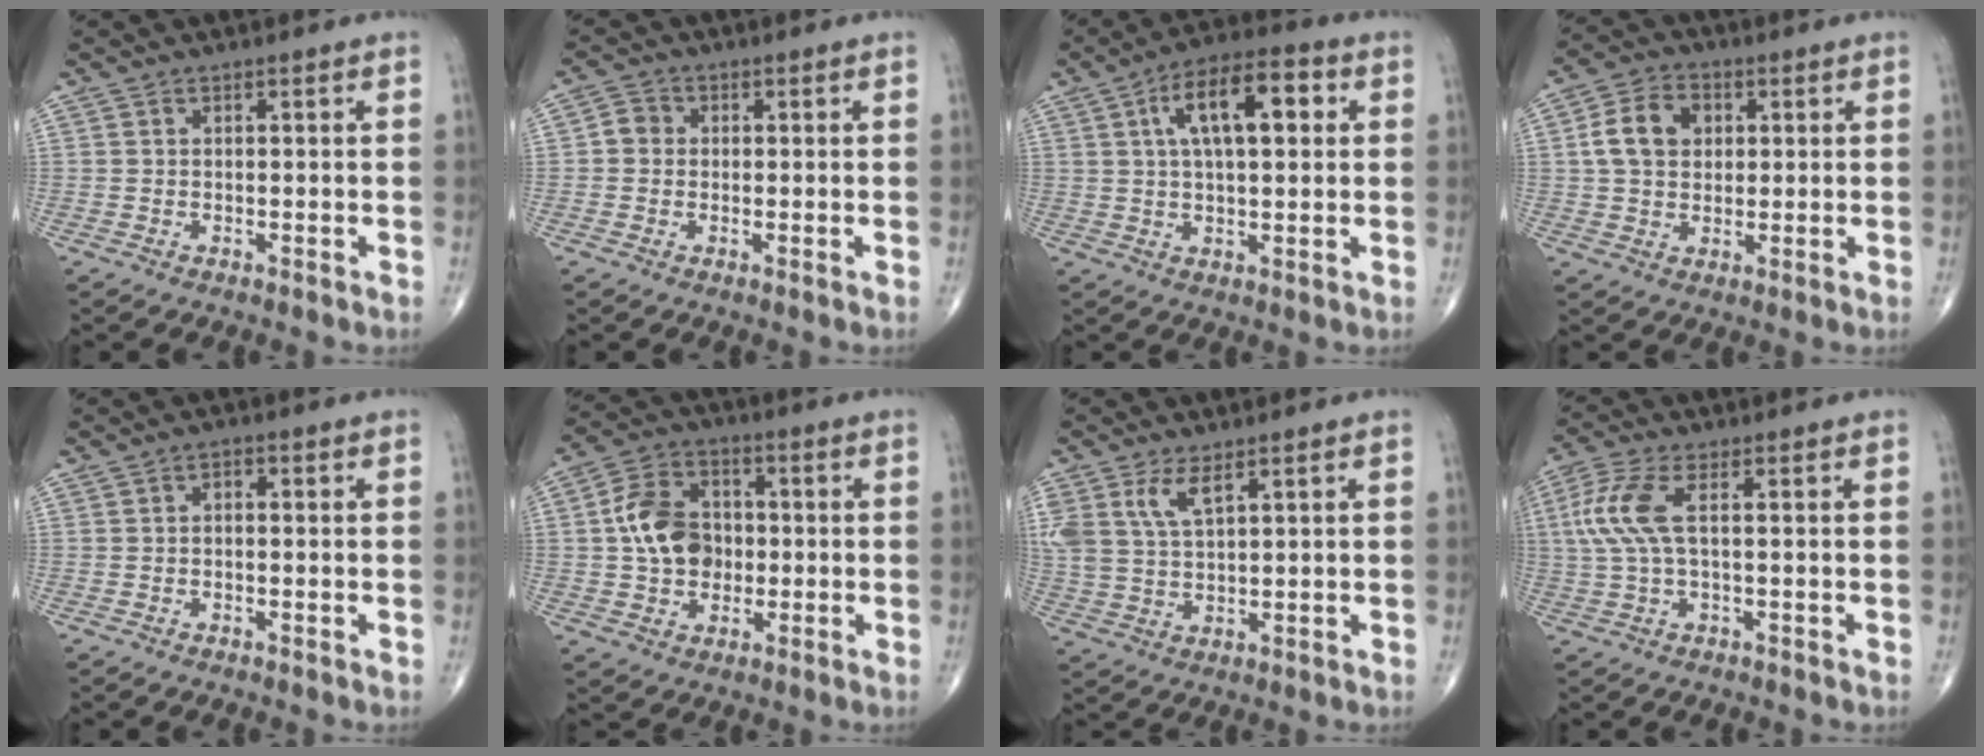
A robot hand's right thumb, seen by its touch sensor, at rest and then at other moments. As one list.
[{"total": 2.9, "force": [-0.1, 2.7, 1.1], "torque": [-0.007, 0.006, -0.008]}, {"total": 12.9, "force": [3.5, 5.5, 11.1], "torque": [-0.171, 0.015, 0.050]}, {"total": 9.2, "force": [1.8, 6.9, 5.8], "torque": [-0.090, 0.009, 0.027]}, {"total": 1.2, "force": [0.0, 0.7, 1.0], "torque": [-0.007, 0.003, -0.006]}, {"total": 11.4, "force": [0.0, 8.7, 7.4], "torque": [-0.113, 0.021, -0.005]}, {"total": 6.9, "force": [3.6, 3.0, 5.1], "torque": [-0.110, -0.008, 0.080]}, {"total": 8.2, "force": [1.4, 3.0, 7.5], "torque": [-0.206, 0.018, 0.026]}]